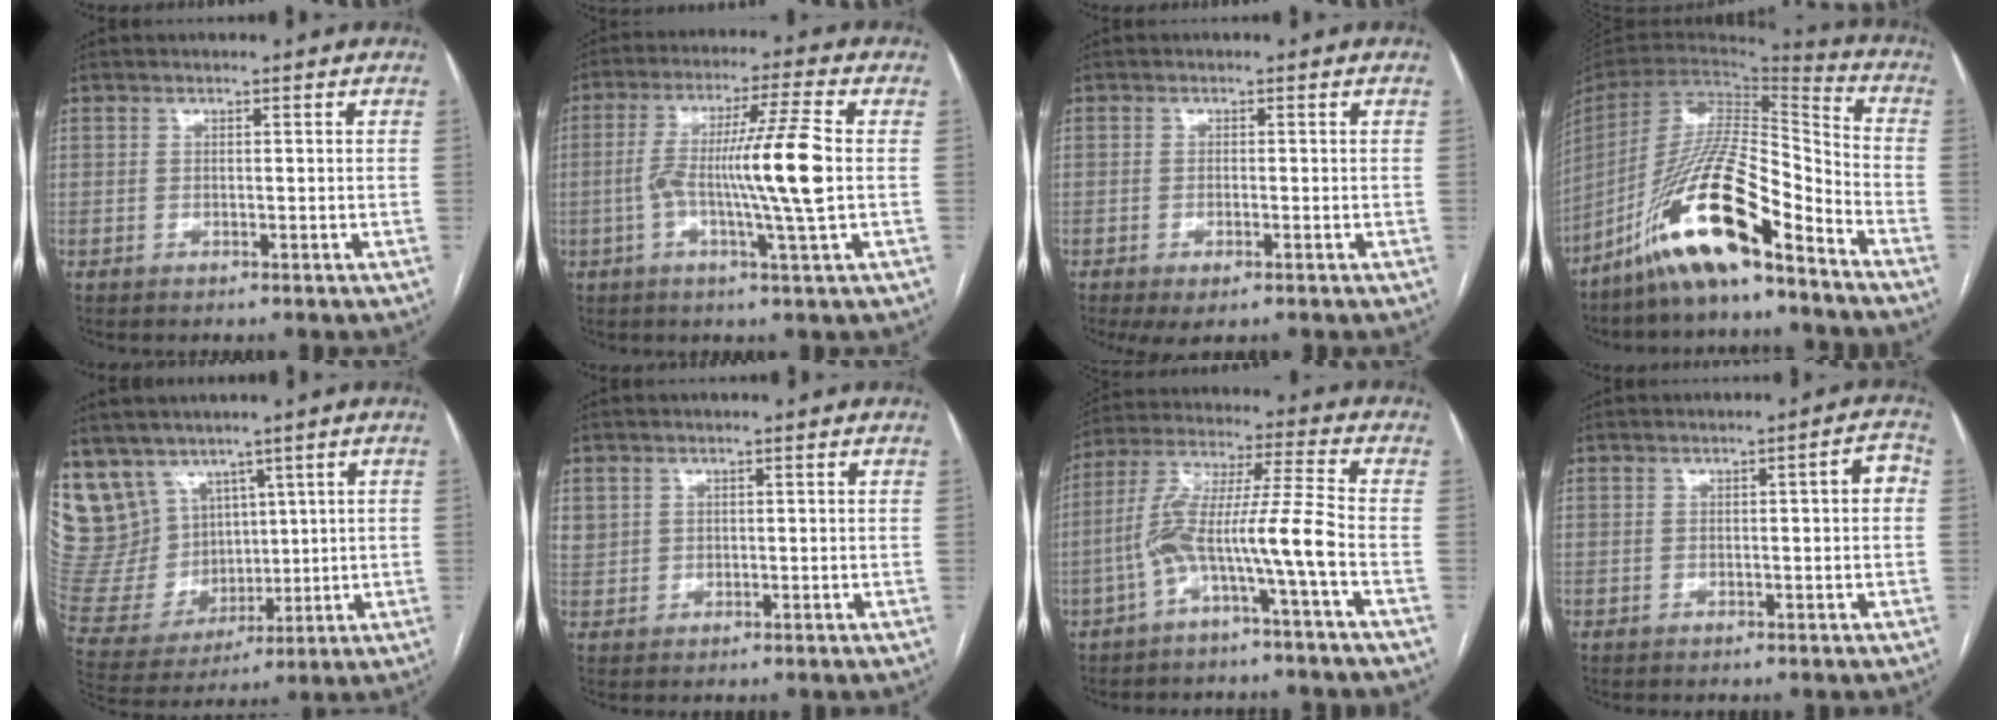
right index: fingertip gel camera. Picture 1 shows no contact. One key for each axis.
{"total": 11.9, "fx": -0.9, "fy": -1.0, "fz": 11.9, "tx": -0.220, "ty": 0.003, "tz": -0.021}
{"total": 2.8, "fx": -1.3, "fy": 0.9, "fz": 2.3, "tx": -0.039, "ty": -0.004, "tz": -0.015}
{"total": 17.5, "fx": -12.0, "fy": 2.5, "fz": 12.6, "tx": -0.256, "ty": -0.007, "tz": -0.221}
{"total": 16.1, "fx": 10.0, "fy": 11.8, "fz": 4.4, "tx": -0.113, "ty": 0.059, "tz": 0.227}
{"total": 2.5, "fx": 1.1, "fy": 2.2, "fz": 0.4, "tx": 0.001, "ty": 0.010, "tz": 0.024}
{"total": 10.5, "fx": -4.0, "fy": -0.6, "fz": 9.7, "tx": -0.194, "ty": 0.031, "tz": -0.076}
{"total": 3.1, "fx": 0.3, "fy": 0.7, "fz": 3.0, "tx": -0.034, "ty": 0.015, "tz": 0.002}